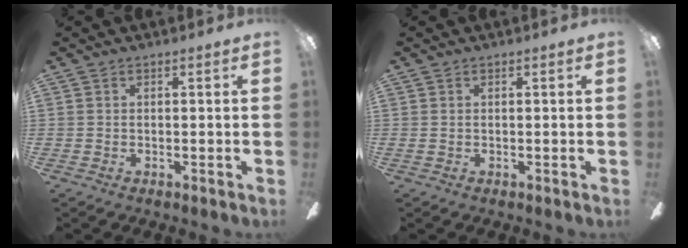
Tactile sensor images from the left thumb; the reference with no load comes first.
{"total": 0.0}